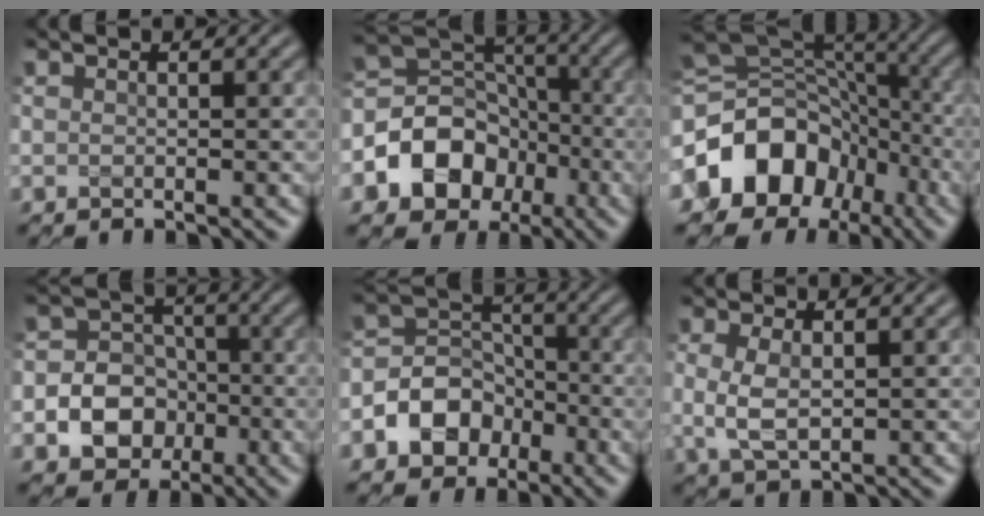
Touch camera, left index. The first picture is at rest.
{"total": 8.2, "force": [-2.9, 6.8, 3.6], "torque": [-0.052, 0.010, -0.074]}
{"total": 13.0, "force": [-4.7, 10.1, 6.6], "torque": [-0.129, -0.007, -0.083]}
{"total": 7.0, "force": [-2.1, 6.2, 2.5], "torque": [-0.028, 0.009, -0.058]}
{"total": 6.2, "force": [-2.7, 5.0, 2.5], "torque": [-0.024, 0.008, -0.073]}
{"total": 3.3, "force": [0.2, 1.7, 2.9], "torque": [-0.066, -0.001, 0.005]}